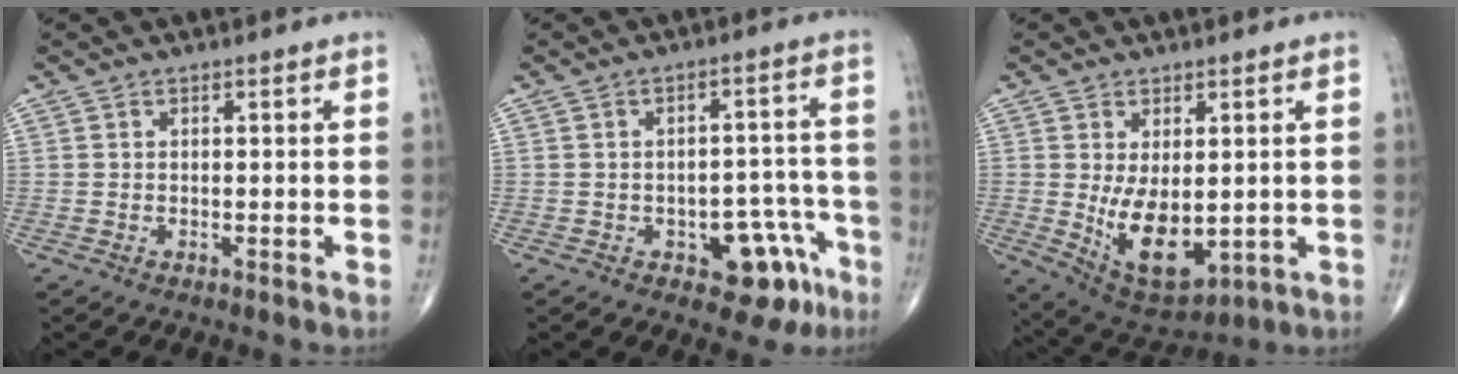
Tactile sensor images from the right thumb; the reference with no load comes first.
{"total": 9.8, "force": [-4.8, 5.5, 6.6], "torque": [-0.042, 0.039, -0.055]}
{"total": 11.2, "force": [-0.6, 6.1, 9.4], "torque": [-0.140, -0.019, 0.017]}